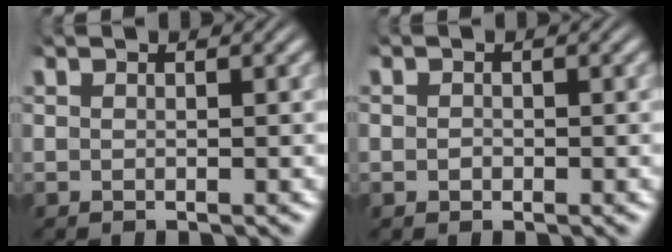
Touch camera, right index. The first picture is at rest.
{"total": 0.8, "force": [-0.3, 0.7, 0.1], "torque": [-0.005, -0.008, -0.002]}